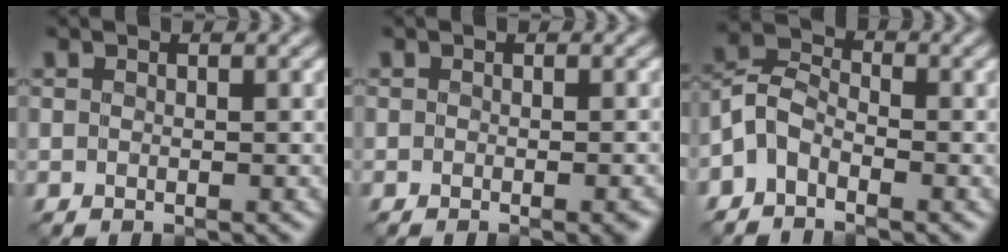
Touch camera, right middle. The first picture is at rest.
{"total": 1.8, "force": [-1.0, 0.4, 1.5], "torque": [-0.015, -0.005, -0.010]}
{"total": 3.4, "force": [-2.0, 1.9, 2.0], "torque": [-0.044, 0.010, -0.049]}